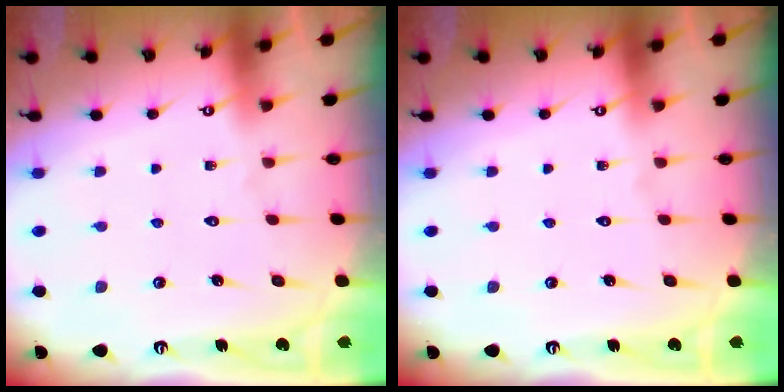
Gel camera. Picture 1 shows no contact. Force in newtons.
{"total": 0.0}